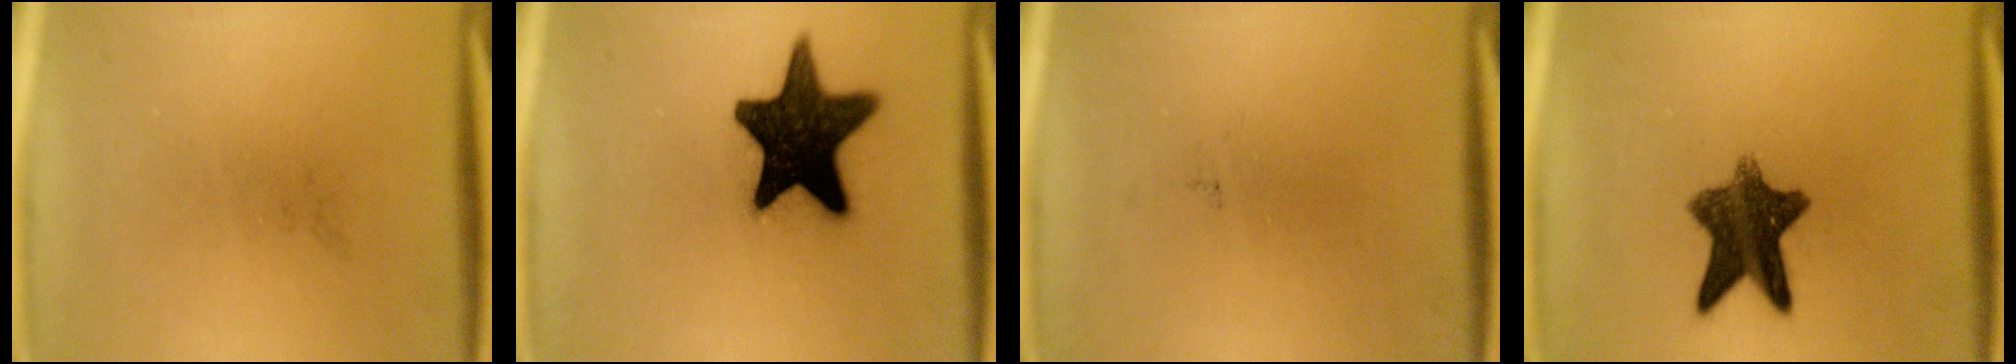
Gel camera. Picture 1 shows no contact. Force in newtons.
{"total": 18.0}
{"total": 0.0}
{"total": 10.2}